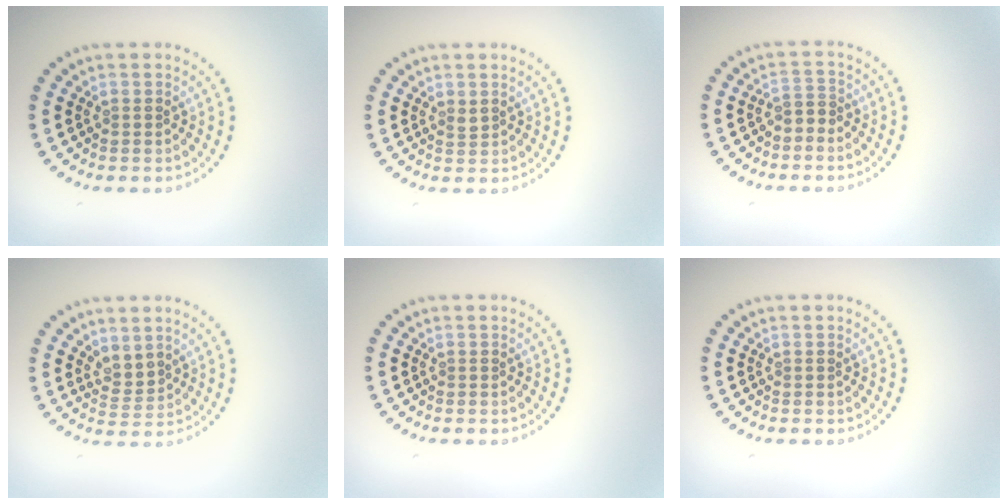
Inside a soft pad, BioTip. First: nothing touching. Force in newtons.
{"total": 0.7, "press": 0.6, "slide": 0.3}
{"total": 1.3, "press": 1.0, "slide": 0.7}
{"total": 1.6, "press": 1.3, "slide": 1.1}
{"total": 0.0}
{"total": 0.0}